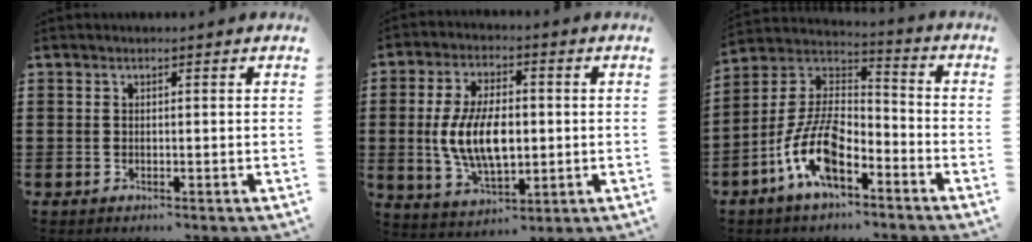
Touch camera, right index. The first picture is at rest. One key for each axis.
{"total": 9.9, "fx": -0.5, "fy": 5.2, "fz": 8.4, "tx": -0.179, "ty": -0.001, "tz": -0.015}
{"total": 11.3, "fx": -6.0, "fy": 5.0, "fz": 8.2, "tx": -0.197, "ty": -0.002, "tz": -0.122}